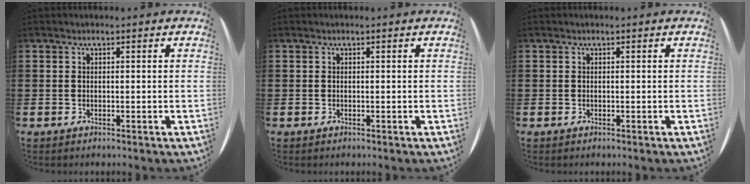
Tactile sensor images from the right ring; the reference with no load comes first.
{"total": 0.0}
{"total": 0.0}